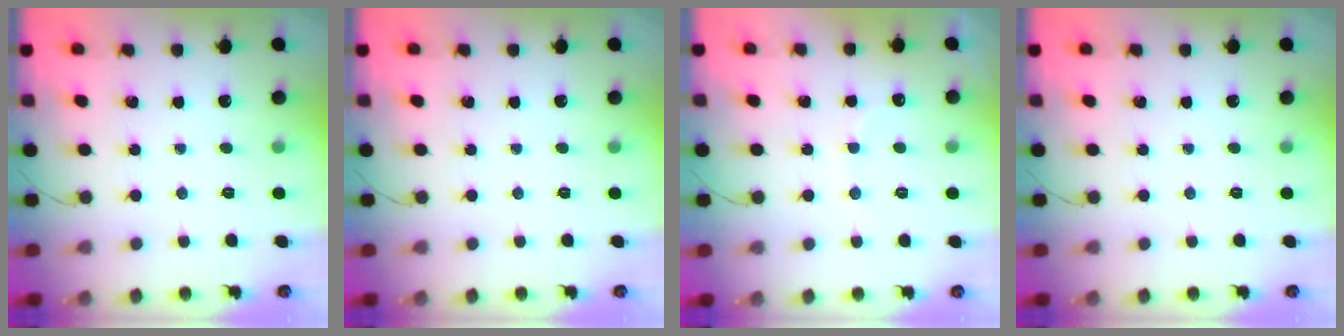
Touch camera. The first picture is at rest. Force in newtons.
{"total": 0.0}
{"total": 7.1, "press": 7.0, "slide": 1.5}
{"total": 0.0}